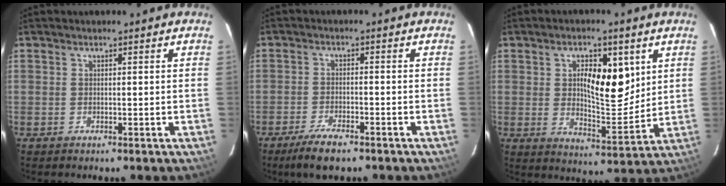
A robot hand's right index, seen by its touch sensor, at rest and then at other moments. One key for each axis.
{"total": 5.6, "fx": -4.2, "fy": 1.2, "fz": 3.6, "tx": -0.073, "ty": -0.010, "tz": -0.072}
{"total": 10.5, "fx": 3.1, "fy": 3.9, "fz": 9.2, "tx": -0.144, "ty": 0.000, "tz": 0.058}